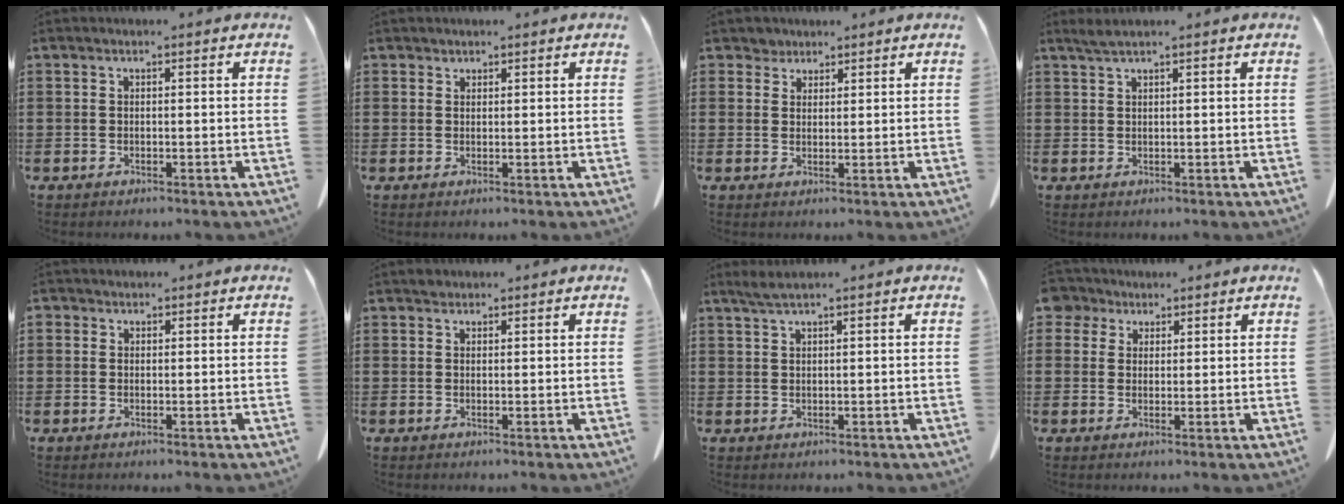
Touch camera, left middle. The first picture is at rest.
{"total": 1.0, "force": [0.9, 0.4, -0.1], "torque": [-0.001, 0.001, 0.017]}
{"total": 2.4, "force": [1.9, 1.4, 0.2], "torque": [-0.012, 0.010, 0.037]}
{"total": 1.4, "force": [1.1, 0.0, 0.9], "torque": [-0.019, -0.001, 0.021]}
{"total": 0.8, "force": [0.3, 0.7, 0.1], "torque": [-0.005, 0.006, 0.004]}
{"total": 1.0, "force": [0.8, 0.6, 0.0], "torque": [0.005, -0.001, 0.015]}
{"total": 1.7, "force": [1.3, 0.0, 1.1], "torque": [-0.024, 0.001, 0.024]}
{"total": 3.3, "force": [2.3, 2.2, 0.7], "torque": [-0.018, 0.007, 0.043]}